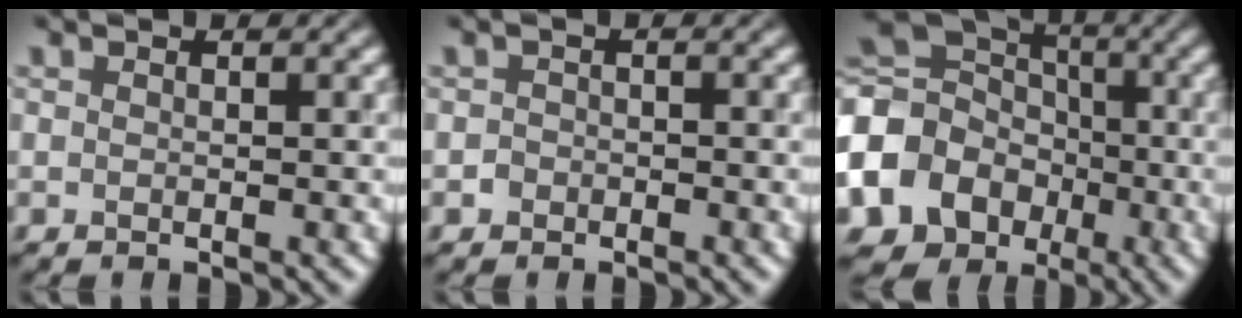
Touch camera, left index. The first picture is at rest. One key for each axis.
{"total": 0.9, "fx": -0.5, "fy": 0.7, "fz": 0.2, "tx": -0.001, "ty": 0.000, "tz": -0.011}
{"total": 14.5, "fx": -4.5, "fy": 12.5, "fz": 5.8, "tx": -0.146, "ty": -0.019, "tz": -0.104}